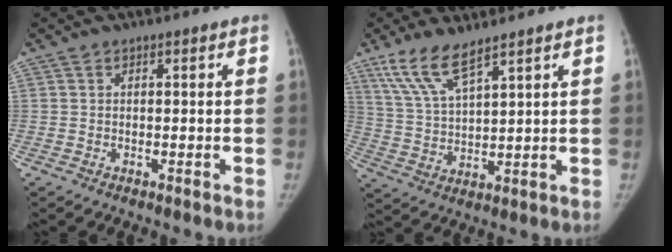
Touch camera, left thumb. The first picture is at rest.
{"total": 8.6, "force": [6.3, 1.8, 5.5], "torque": [-0.114, -0.029, 0.138]}